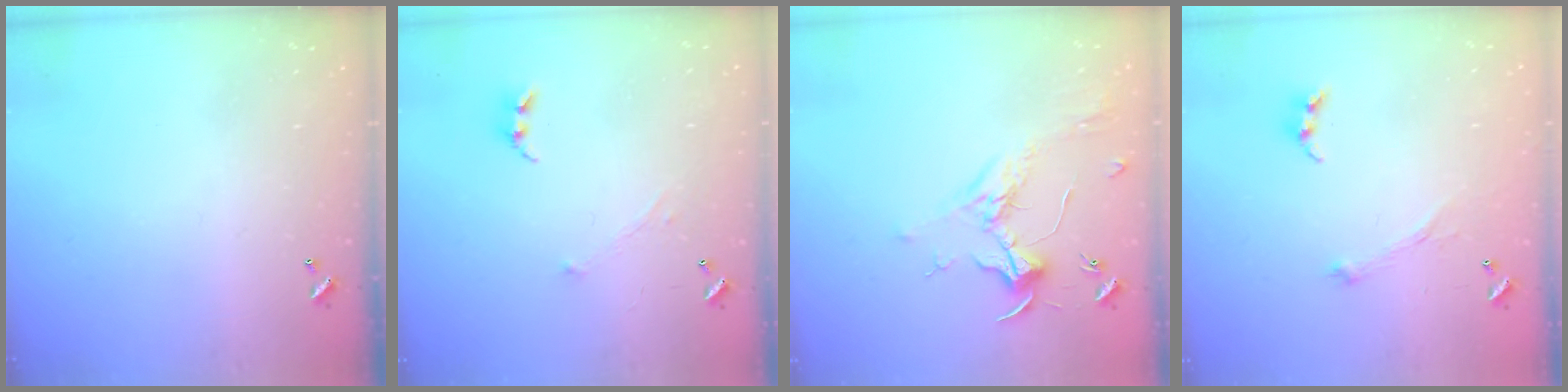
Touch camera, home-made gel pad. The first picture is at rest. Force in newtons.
{"total": 0.7, "press": 0.0, "slide": 0.7}
{"total": 1.8, "press": 1.6, "slide": 0.8}
{"total": 2.1, "press": 2.0, "slide": 0.7}